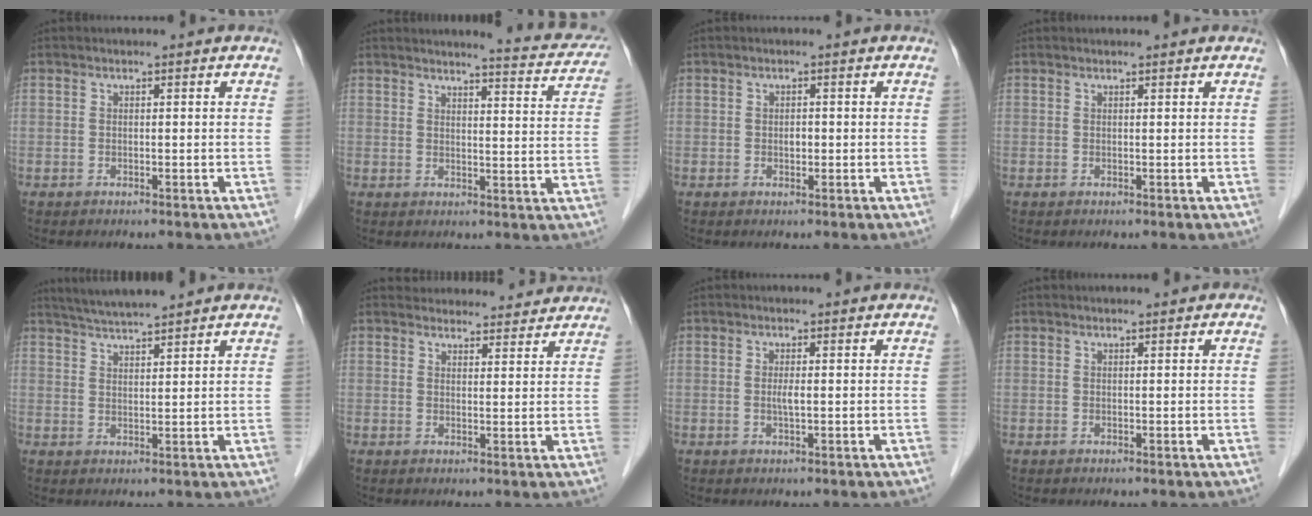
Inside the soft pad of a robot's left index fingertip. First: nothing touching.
{"total": 9.3, "force": [9.0, 0.7, 2.4], "torque": [-0.025, -0.025, 0.090]}
{"total": 1.0, "force": [-0.1, 0.6, 0.7], "torque": [-0.012, 0.002, -0.001]}
{"total": 1.1, "force": [1.1, 0.1, 0.2], "torque": [-0.009, 0.009, 0.016]}
{"total": 6.5, "force": [6.0, -0.5, 2.4], "torque": [-0.051, 0.021, 0.105]}
{"total": 10.4, "force": [10.0, 2.4, 1.1], "torque": [0.007, 0.018, 0.115]}
{"total": 1.2, "force": [0.1, 0.1, 1.2], "torque": [-0.029, -0.001, 0.001]}
{"total": 0.5, "force": [0.4, 0.3, 0.2], "torque": [-0.007, 0.002, 0.004]}